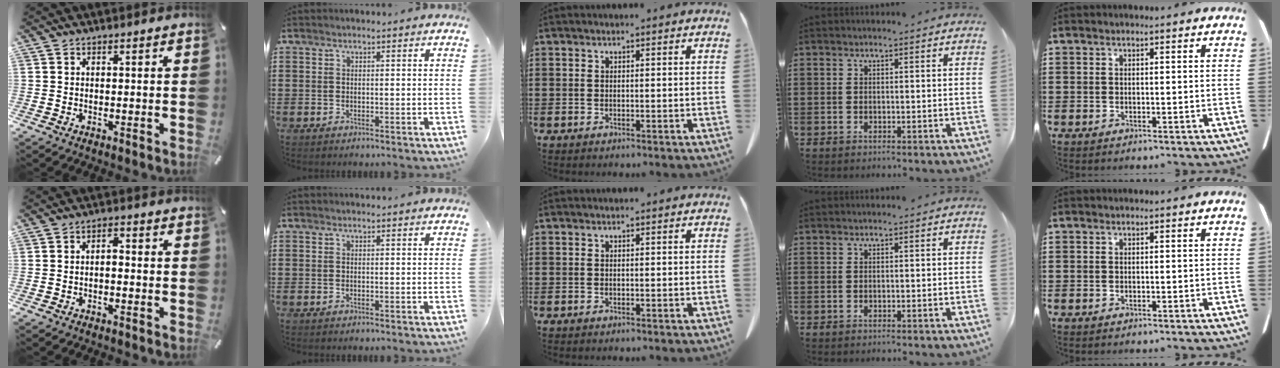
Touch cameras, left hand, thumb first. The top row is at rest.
{"thumb": {"total": 2.2, "force": [-1.1, 1.0, 1.6], "torque": [-0.029, 0.010, -0.024]}}